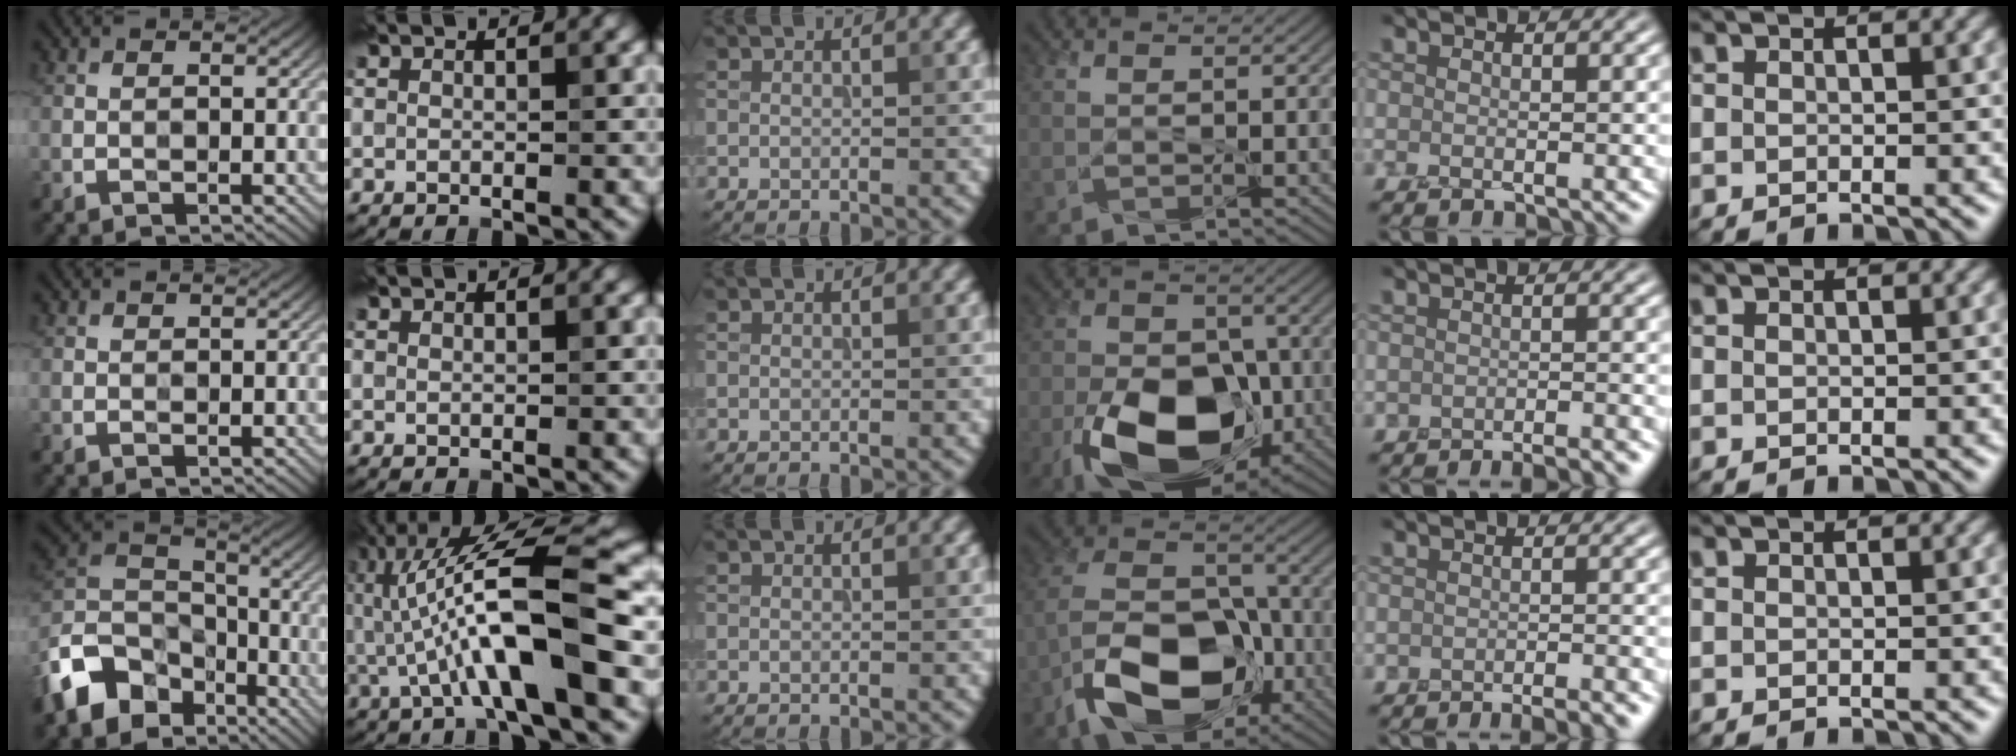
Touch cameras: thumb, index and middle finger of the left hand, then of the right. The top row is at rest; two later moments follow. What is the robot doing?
{"motion": "peel", "object": "bandage"}